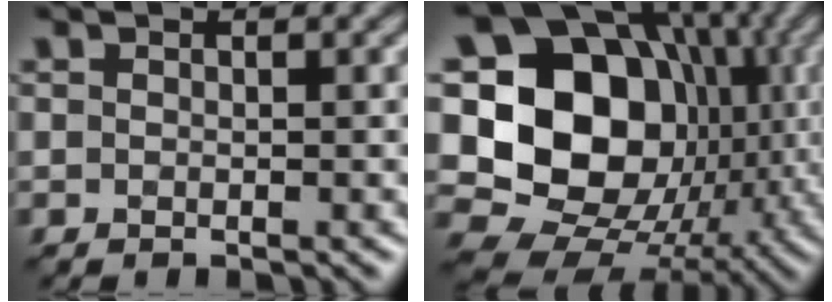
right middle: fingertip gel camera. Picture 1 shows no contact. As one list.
[{"total": 19.4, "force": [1.0, 15.9, 11.0], "torque": [-0.213, 0.008, 0.021]}]